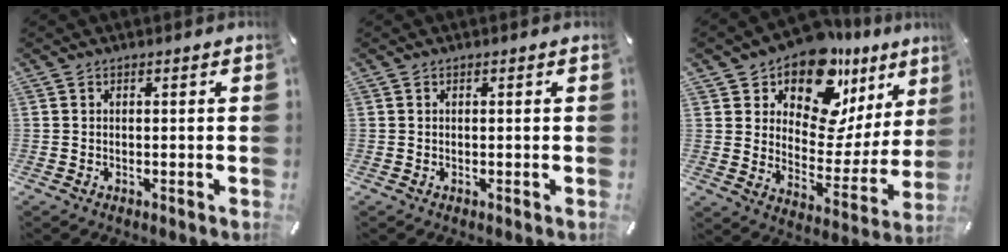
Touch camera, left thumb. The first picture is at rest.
{"total": 0.0}
{"total": 16.1, "force": [11.4, 9.1, 6.6], "torque": [-0.108, -0.098, 0.201]}